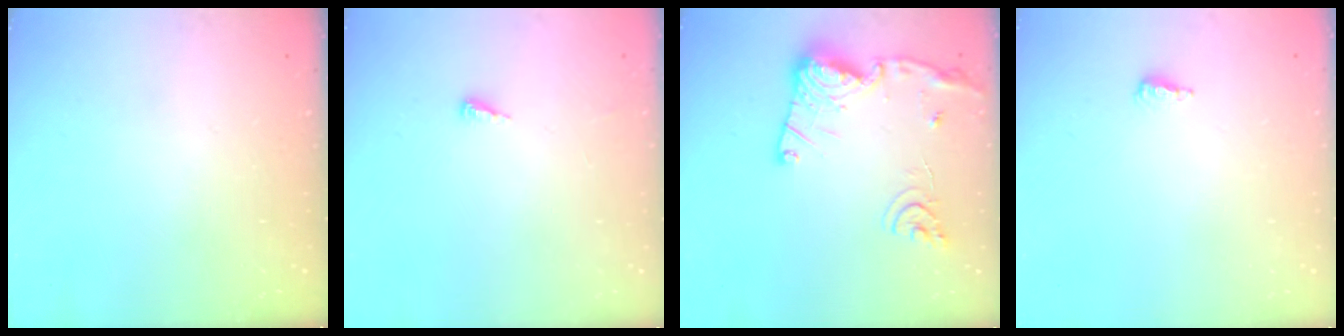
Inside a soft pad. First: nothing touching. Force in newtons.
{"total": 2.8, "press": 2.8, "slide": 0.2}
{"total": 16.3, "press": 16.2, "slide": 1.5}
{"total": 4.6, "press": 4.4, "slide": 1.1}